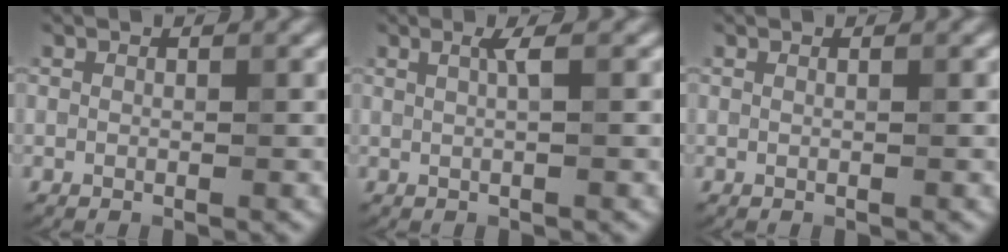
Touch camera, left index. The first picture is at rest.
{"total": 1.6, "force": [0.4, 0.4, 1.5], "torque": [-0.024, 0.002, 0.001]}
{"total": 0.6, "force": [0.2, 0.2, 0.5], "torque": [-0.007, -0.002, -0.005]}